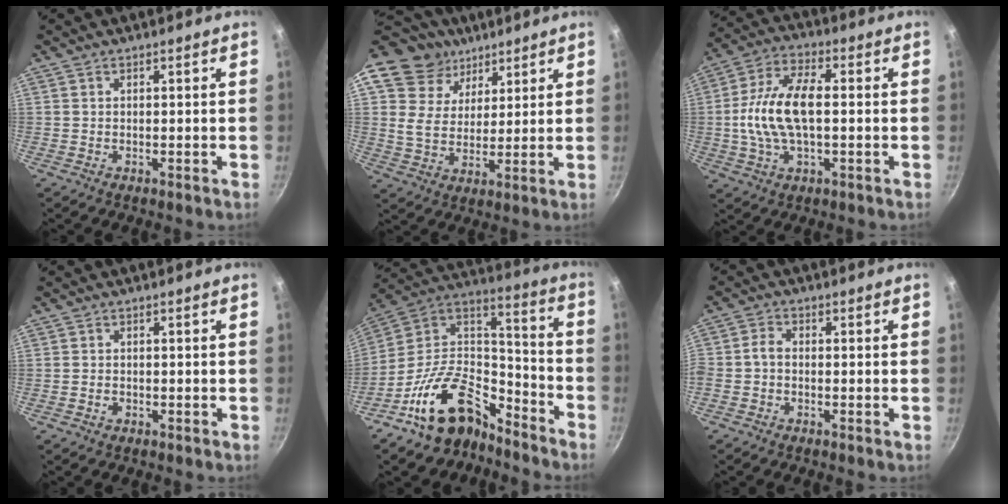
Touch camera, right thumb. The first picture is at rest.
{"total": 15.5, "force": [10.0, 10.6, 5.1], "torque": [-0.076, -0.033, 0.178]}
{"total": 13.6, "force": [-0.1, 6.7, 11.8], "torque": [-0.228, 0.026, -0.012]}
{"total": 0.9, "force": [-0.4, 0.8, 0.2], "torque": [-0.005, 0.004, -0.006]}
{"total": 19.5, "force": [-12.7, 10.9, 9.9], "torque": [-0.131, 0.117, -0.225]}
{"total": 2.8, "force": [-1.2, 1.9, 1.7], "torque": [-0.041, 0.017, -0.034]}